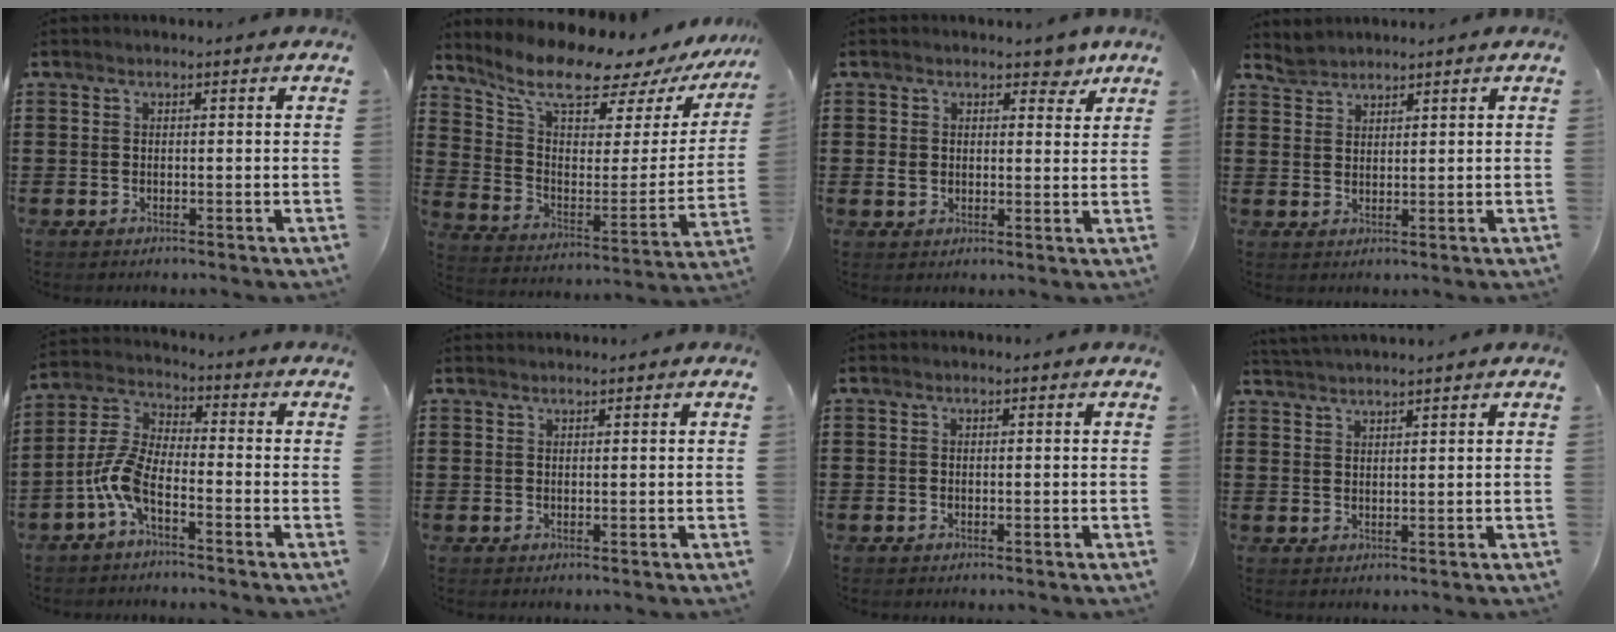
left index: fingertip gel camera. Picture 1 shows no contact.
{"total": 10.6, "force": [9.1, 2.4, 5.0], "torque": [-0.119, -0.071, 0.149]}
{"total": 4.3, "force": [2.2, 3.2, 1.9], "torque": [-0.029, 0.002, 0.033]}
{"total": 2.4, "force": [2.3, 0.4, -0.3], "torque": [-0.001, 0.001, 0.048]}
{"total": 7.1, "force": [-4.0, 2.3, 5.4], "torque": [-0.152, -0.014, -0.088]}
{"total": 0.7, "force": [0.7, 0.0, 0.1], "torque": [-0.004, -0.001, 0.015]}
{"total": 0.0}
{"total": 2.2, "force": [2.2, -0.4, 0.1], "torque": [-0.008, -0.002, 0.043]}